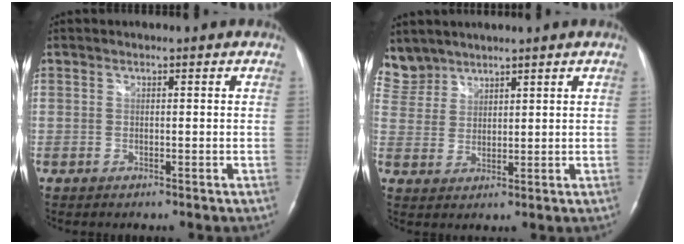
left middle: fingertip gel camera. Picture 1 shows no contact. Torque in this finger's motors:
{"motor_torque": [0.05, -0.04, -0.02, -0.01]}